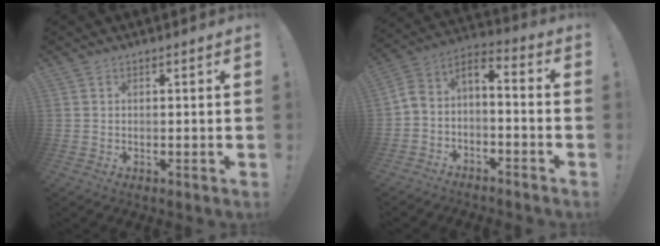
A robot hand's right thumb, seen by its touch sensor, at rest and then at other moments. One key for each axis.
{"total": 5.3, "fx": -4.5, "fy": 1.9, "fz": 2.0, "tx": -0.040, "ty": 0.014, "tz": -0.087}